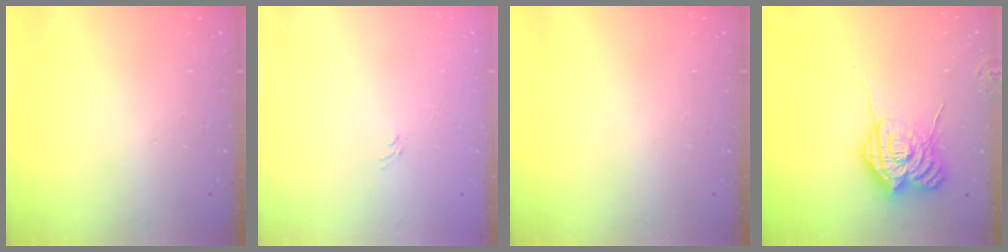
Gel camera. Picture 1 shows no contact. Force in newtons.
{"total": 3.3, "press": 3.1, "slide": 1.2}
{"total": 0.0}
{"total": 15.9, "press": 15.9, "slide": 1.5}